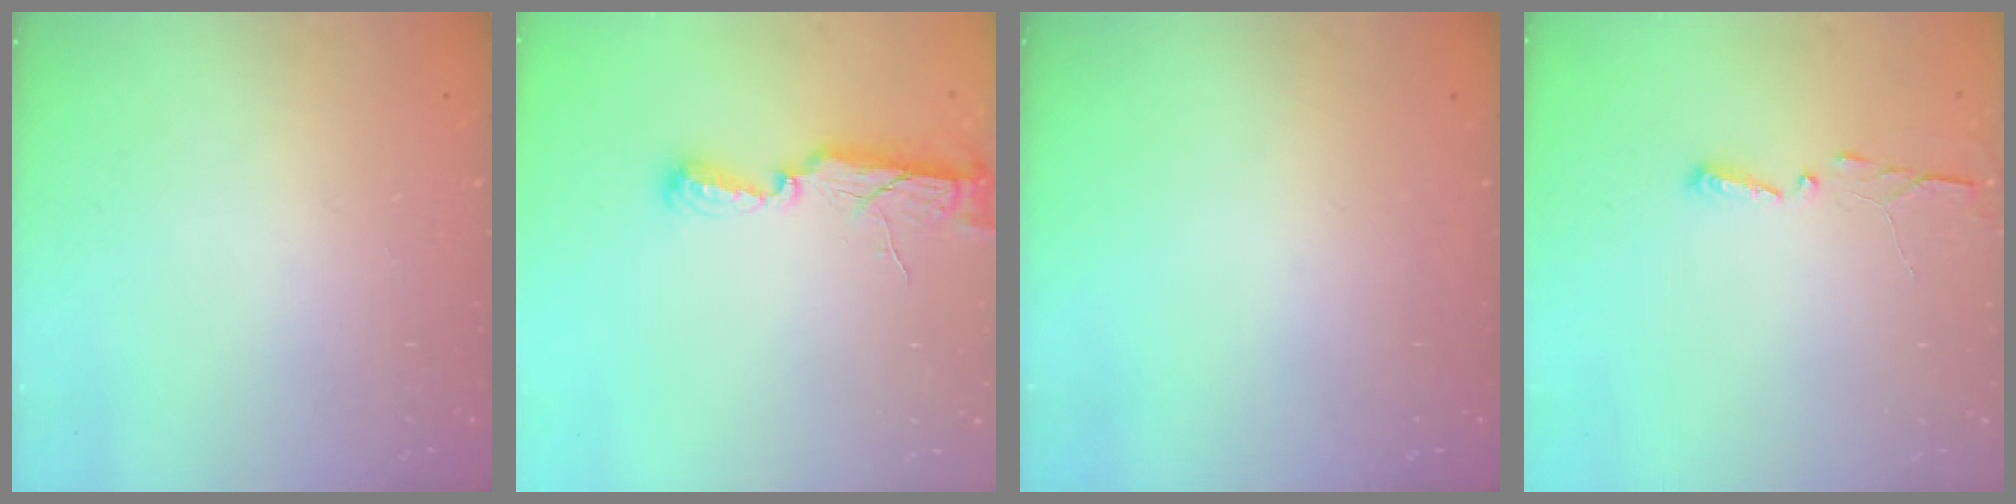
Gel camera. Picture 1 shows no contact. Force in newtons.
{"total": 7.5, "press": 7.5, "slide": 0.4}
{"total": 0.0}
{"total": 2.9, "press": 2.9, "slide": 0.4}